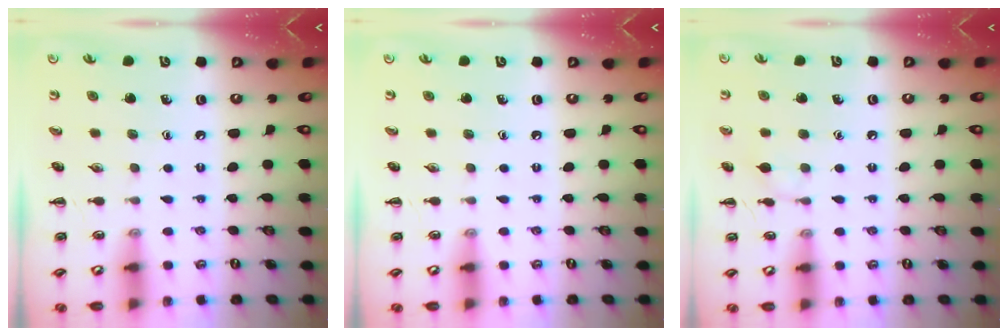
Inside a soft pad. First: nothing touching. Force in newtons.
{"total": 0.0}
{"total": 5.0, "press": 4.6, "slide": 1.9}